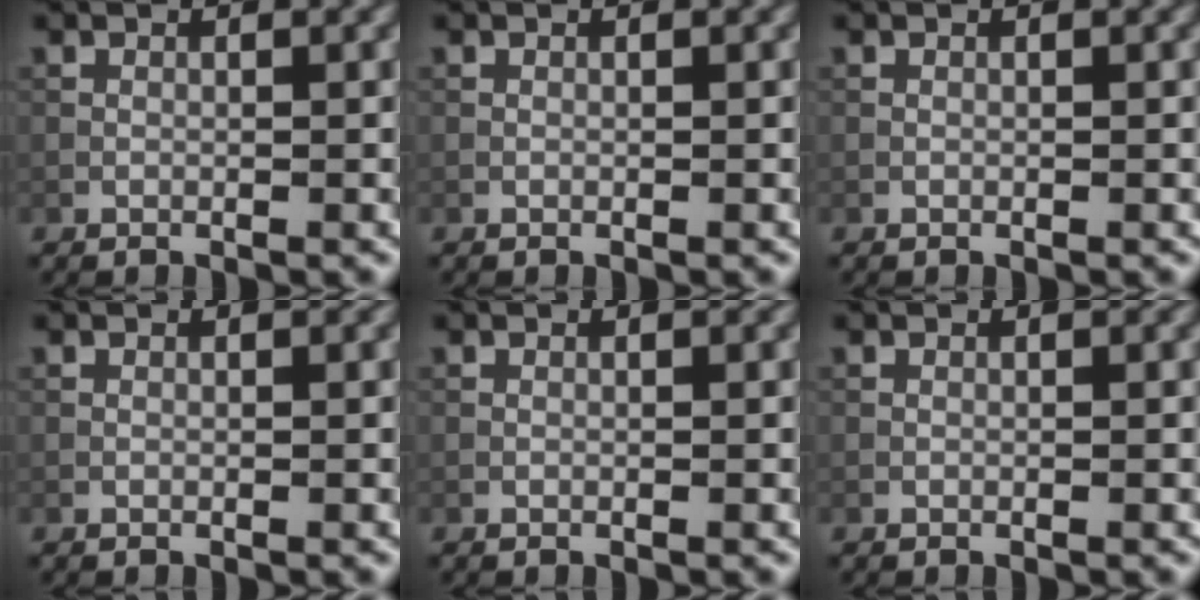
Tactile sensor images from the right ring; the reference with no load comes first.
{"total": 0.0}
{"total": 0.0}
{"total": 0.0}
{"total": 0.0}
{"total": 0.0}